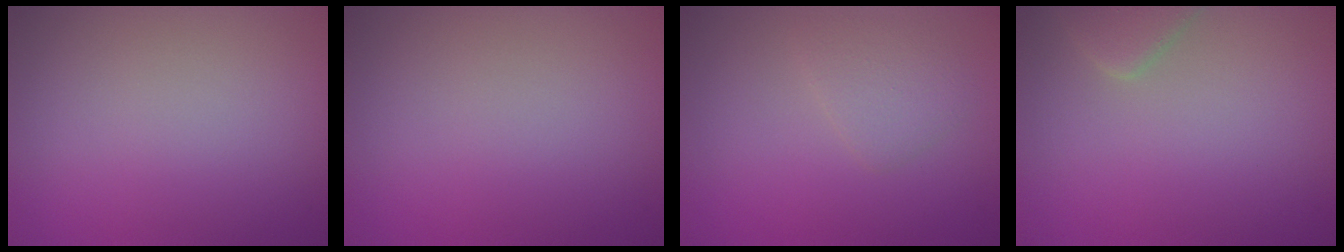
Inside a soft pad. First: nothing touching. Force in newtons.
{"total": 0.0}
{"total": 1.7, "press": 1.7, "slide": 0.2}
{"total": 2.1, "press": 2.1, "slide": 0.2}